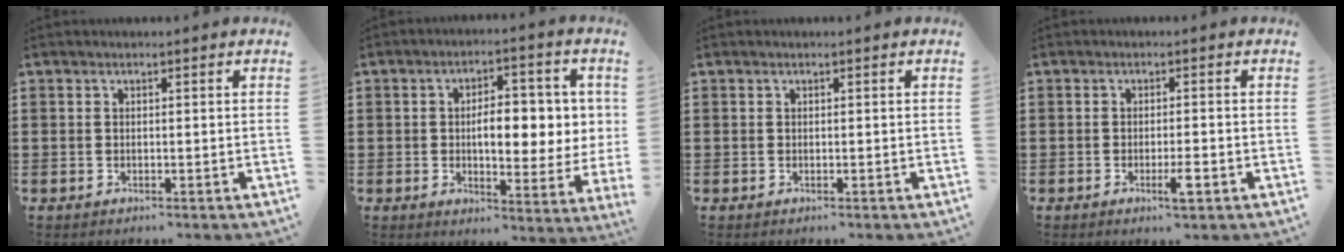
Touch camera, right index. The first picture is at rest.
{"total": 7.9, "force": [0.6, 3.1, 7.2], "torque": [-0.106, -0.001, -0.001]}
{"total": 0.0}
{"total": 3.0, "force": [-1.4, 0.3, 2.6], "torque": [-0.049, -0.006, -0.026]}